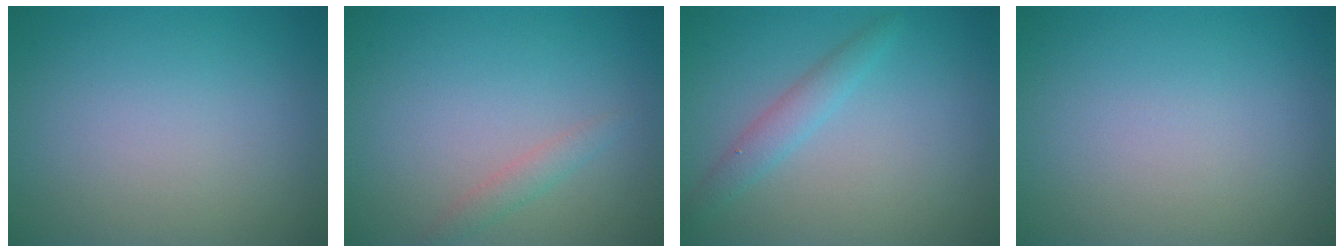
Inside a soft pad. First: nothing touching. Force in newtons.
{"total": 1.3, "press": 1.3, "slide": 0.2}
{"total": 1.9, "press": 1.9, "slide": 0.0}
{"total": 0.0}